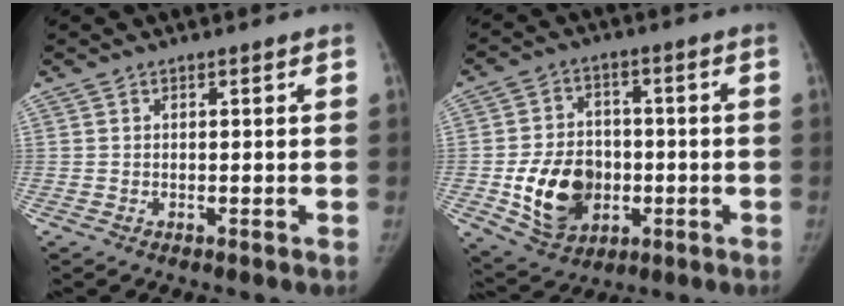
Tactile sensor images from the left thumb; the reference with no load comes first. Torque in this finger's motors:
{"motor_torque": [-0.43, 1.84, 0.00, 0.01, 0.13]}